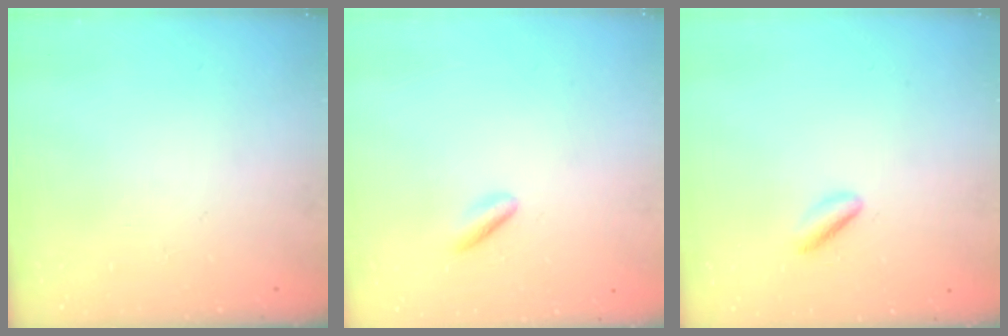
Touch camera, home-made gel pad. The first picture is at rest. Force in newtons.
{"total": 1.2, "press": 1.0, "slide": 0.6}
{"total": 2.8, "press": 2.7, "slide": 0.8}